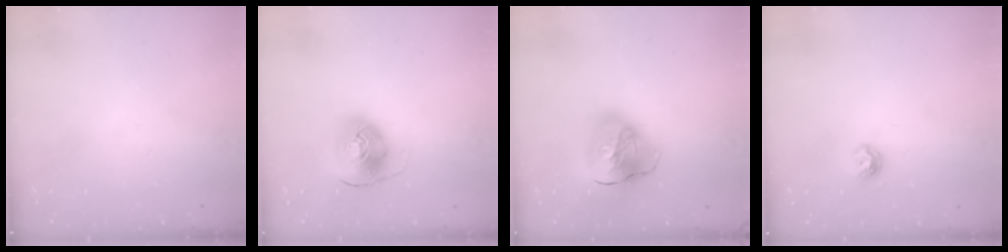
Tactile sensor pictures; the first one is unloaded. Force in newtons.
{"total": 9.7, "press": 9.6, "slide": 1.3}
{"total": 17.4, "press": 17.2, "slide": 2.3}
{"total": 5.2, "press": 5.1, "slide": 0.8}